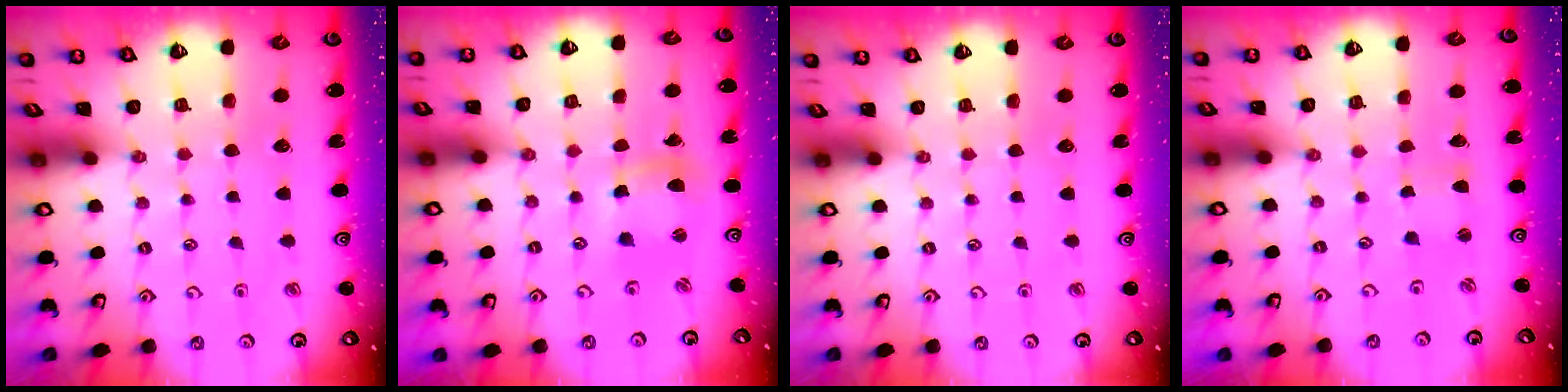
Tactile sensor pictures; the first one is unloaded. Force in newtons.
{"total": 7.8, "press": 7.7, "slide": 1.3}
{"total": 0.0}
{"total": 2.1, "press": 2.1, "slide": 0.3}